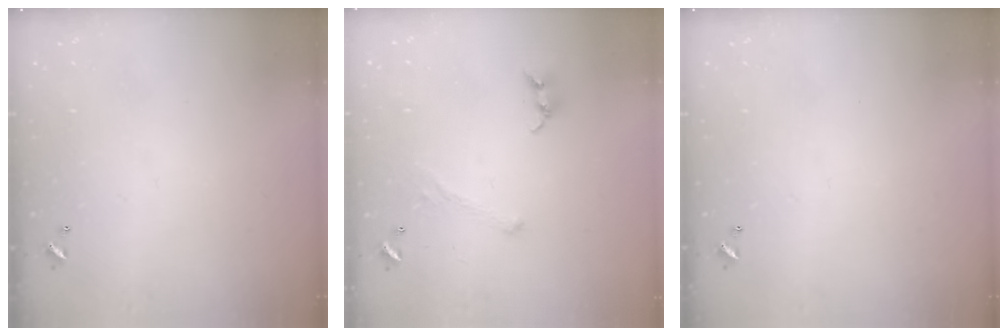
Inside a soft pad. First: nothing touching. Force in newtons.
{"total": 0.8, "press": 0.7, "slide": 0.4}
{"total": 0.0}